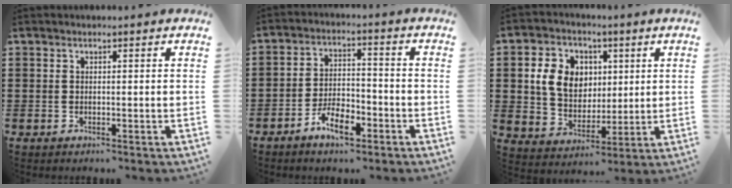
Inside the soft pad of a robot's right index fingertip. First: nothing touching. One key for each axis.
{"total": 6.4, "fx": -4.2, "fy": 2.6, "fz": 4.2, "tx": -0.080, "ty": 0.009, "tz": -0.078}
{"total": 8.7, "fx": 1.9, "fy": 7.3, "fz": 4.3, "tx": -0.104, "ty": 0.017, "tz": 0.030}